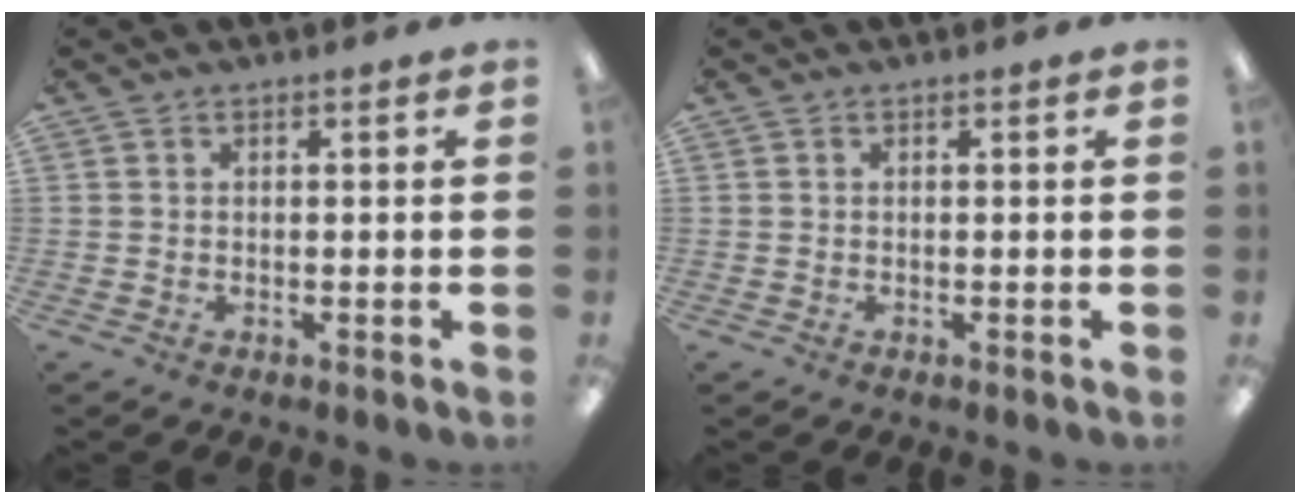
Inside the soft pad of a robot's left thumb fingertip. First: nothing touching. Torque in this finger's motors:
{"motor_torque": [0.01, 0.01, 0.00, 0.00, 0.00]}